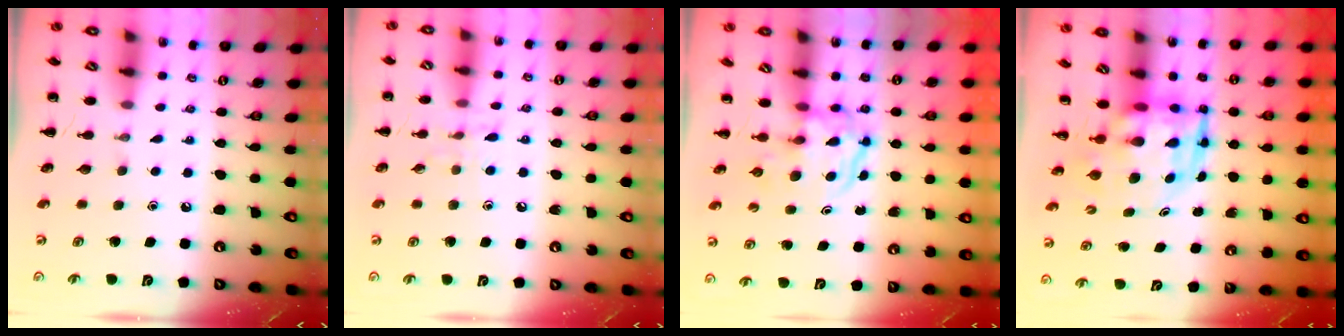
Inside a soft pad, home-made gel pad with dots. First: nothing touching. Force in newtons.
{"total": 6.5, "press": 6.2, "slide": 1.8}
{"total": 3.8, "press": 3.8, "slide": 0.4}
{"total": 6.2, "press": 5.9, "slide": 1.9}